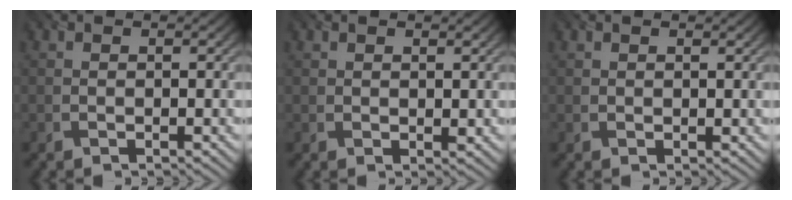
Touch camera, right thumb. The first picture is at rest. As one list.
[{"total": 1.1, "force": [0.7, 0.5, 0.6], "torque": [-0.012, -0.003, 0.017]}, {"total": 0.7, "force": [0.6, 0.3, 0.2], "torque": [-0.006, -0.001, 0.012]}]